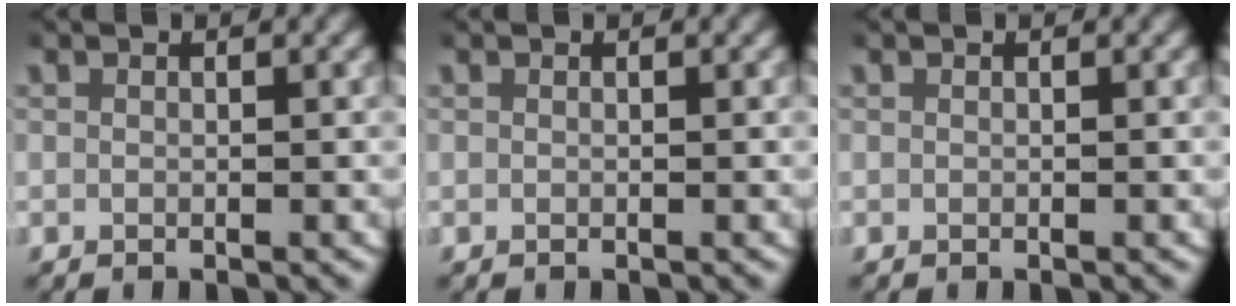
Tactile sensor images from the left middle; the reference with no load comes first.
{"total": 0.0}
{"total": 0.0}